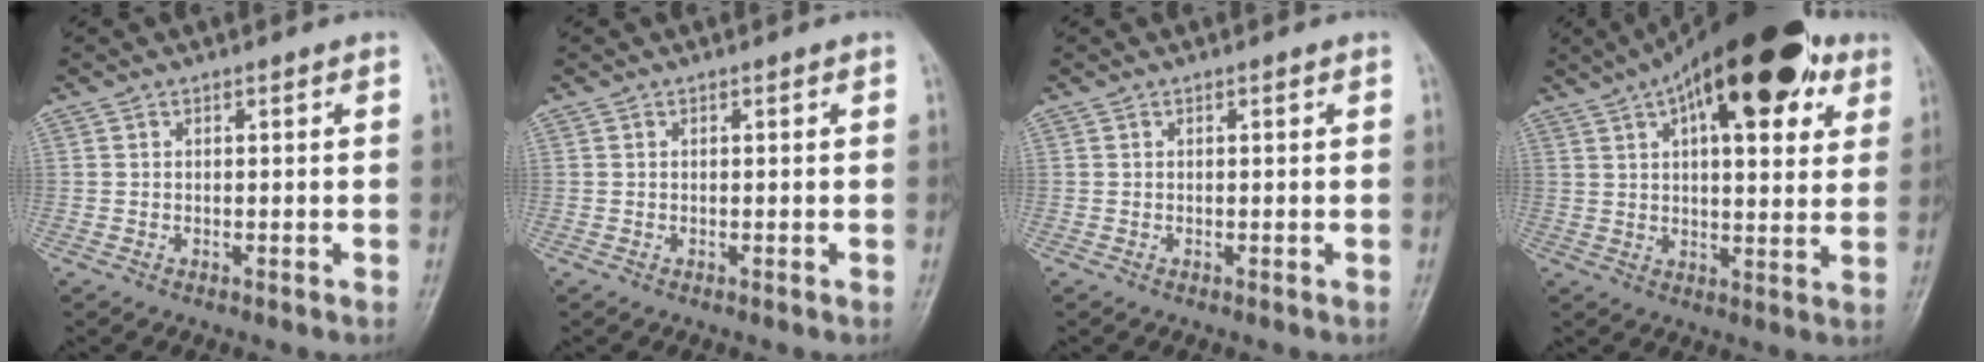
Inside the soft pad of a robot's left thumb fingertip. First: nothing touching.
{"total": 0.0}
{"total": 0.0}
{"total": 23.3, "force": [11.0, 9.7, 18.1], "torque": [-0.253, 0.005, 0.163]}